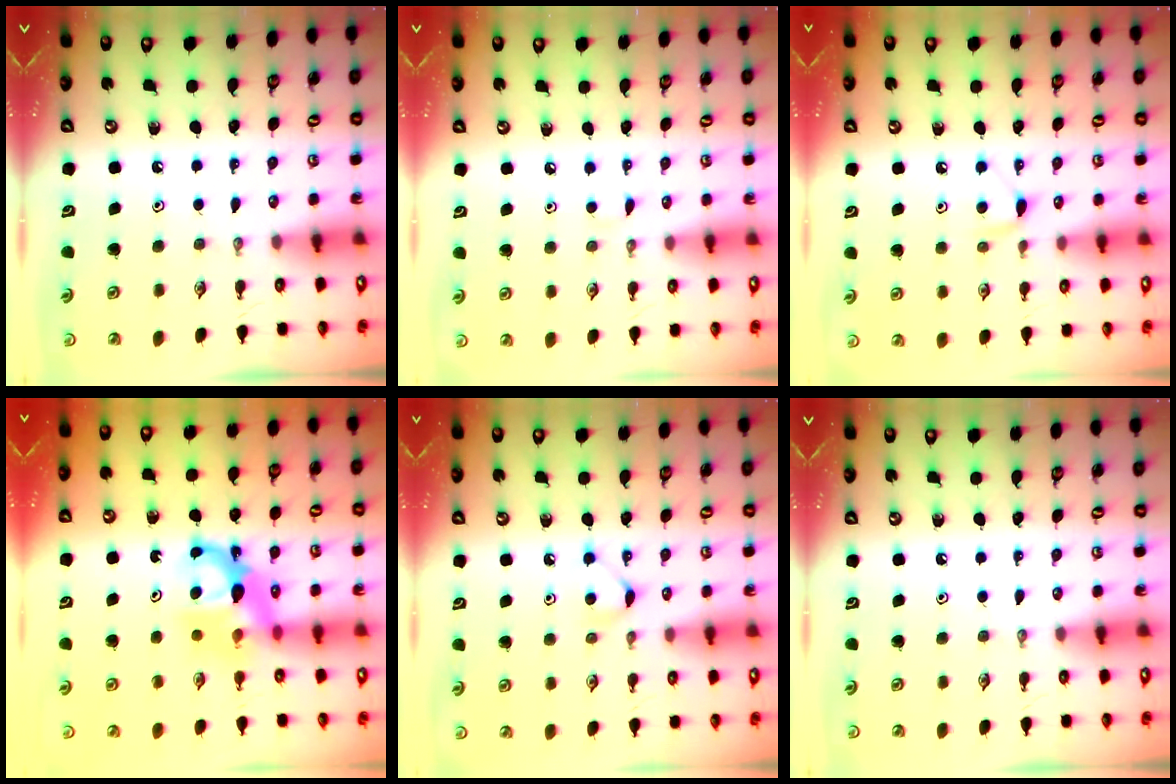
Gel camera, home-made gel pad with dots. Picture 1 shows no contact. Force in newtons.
{"total": 2.1, "press": 2.1, "slide": 0.3}
{"total": 5.8, "press": 5.8, "slide": 0.7}
{"total": 6.9, "press": 6.9, "slide": 0.1}
{"total": 4.7, "press": 4.7, "slide": 0.7}
{"total": 0.0}